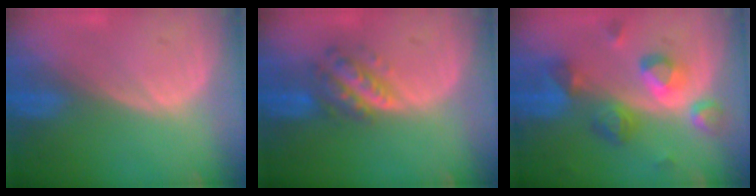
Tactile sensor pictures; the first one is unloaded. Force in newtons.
{"total": 5.8, "press": 5.3, "slide": 2.3}
{"total": 9.1, "press": 8.1, "slide": 4.0}